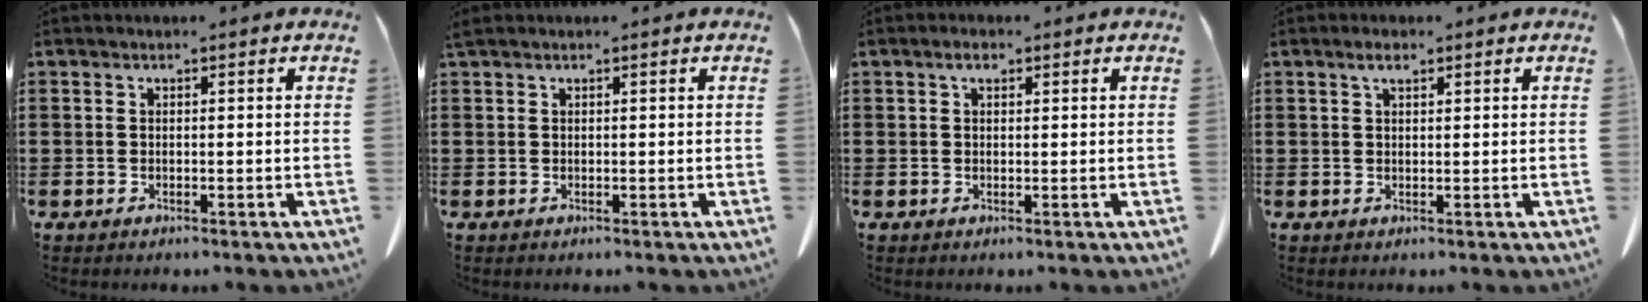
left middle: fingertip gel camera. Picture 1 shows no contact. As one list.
[{"total": 0.5, "force": [0.5, 0.0, 0.3], "torque": [-0.008, 0.000, 0.009]}, {"total": 1.6, "force": [0.8, 0.8, 1.1], "torque": [-0.018, 0.002, 0.012]}, {"total": 1.8, "force": [1.0, 0.6, 1.4], "torque": [-0.022, 0.000, 0.016]}]